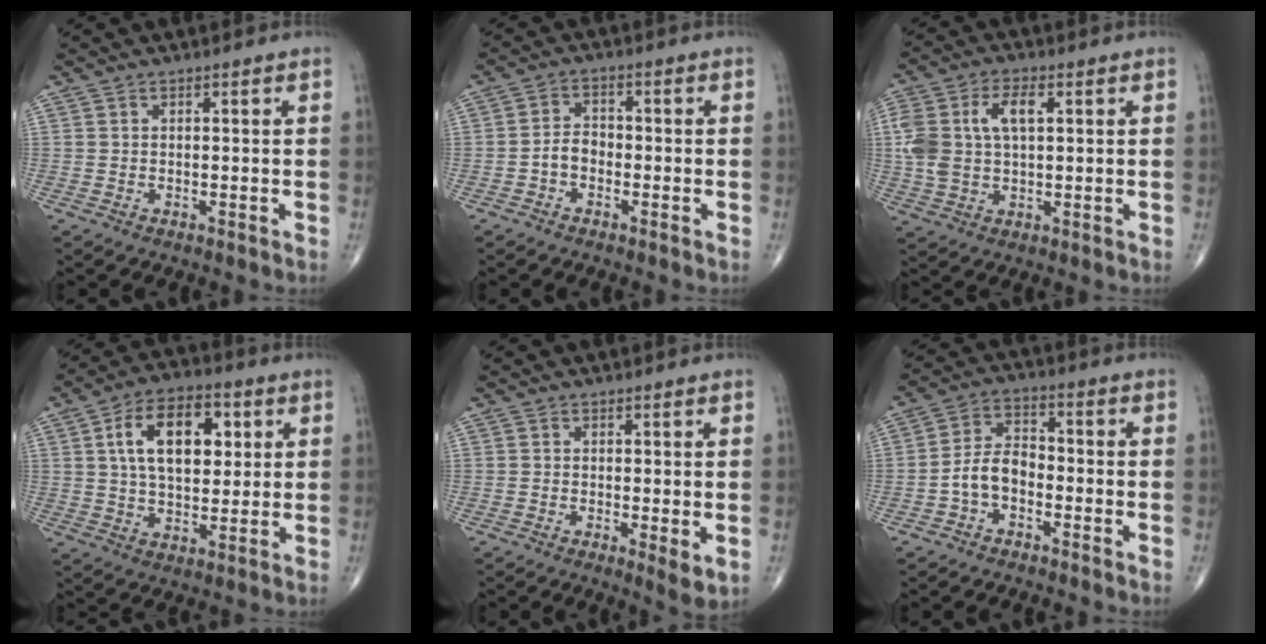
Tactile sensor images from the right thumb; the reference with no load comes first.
{"total": 3.4, "force": [-1.4, 2.3, 2.0], "torque": [-0.027, 0.018, -0.033]}
{"total": 10.8, "force": [2.2, 6.1, 8.6], "torque": [-0.185, 0.015, 0.045]}
{"total": 15.0, "force": [4.1, 8.6, 11.5], "torque": [-0.167, 0.001, 0.067]}
{"total": 3.6, "force": [-0.5, 0.9, 3.5], "torque": [-0.059, -0.014, -0.012]}
{"total": 6.5, "force": [-2.3, 4.0, 4.6], "torque": [-0.078, 0.033, -0.055]}